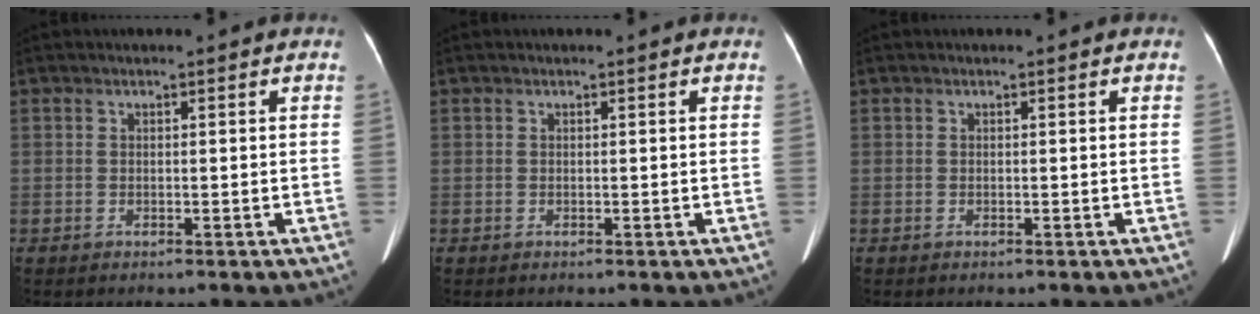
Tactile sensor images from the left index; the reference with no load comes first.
{"total": 0.0}
{"total": 0.0}